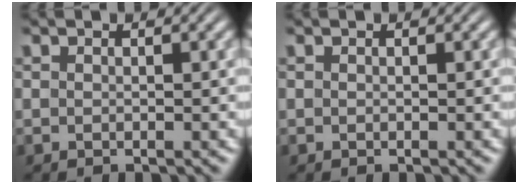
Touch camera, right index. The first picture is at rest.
{"total": 0.0}